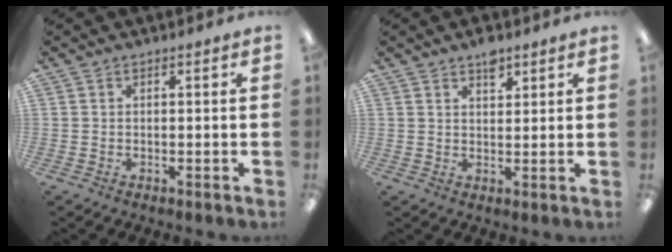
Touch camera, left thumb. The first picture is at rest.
{"total": 4.1, "force": [2.9, 2.1, 2.1], "torque": [-0.012, -0.017, 0.047]}